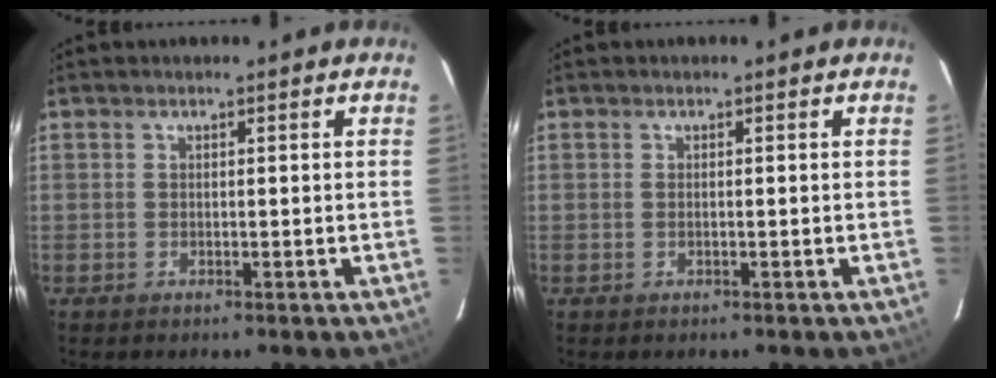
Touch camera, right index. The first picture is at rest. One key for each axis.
{"total": 0.0}